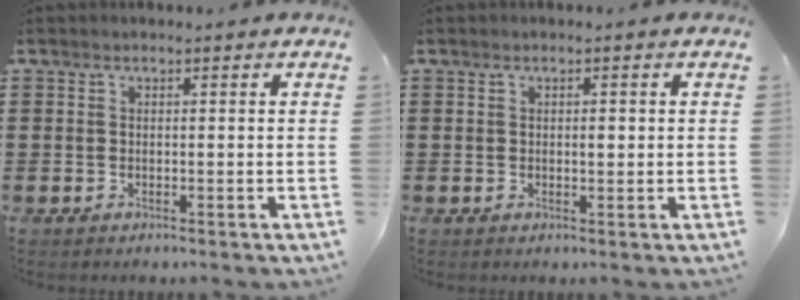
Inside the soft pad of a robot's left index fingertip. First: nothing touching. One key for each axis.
{"total": 1.2, "fx": 0.2, "fy": 0.5, "fz": 1.1, "tx": -0.013, "ty": 0.001, "tz": 0.001}